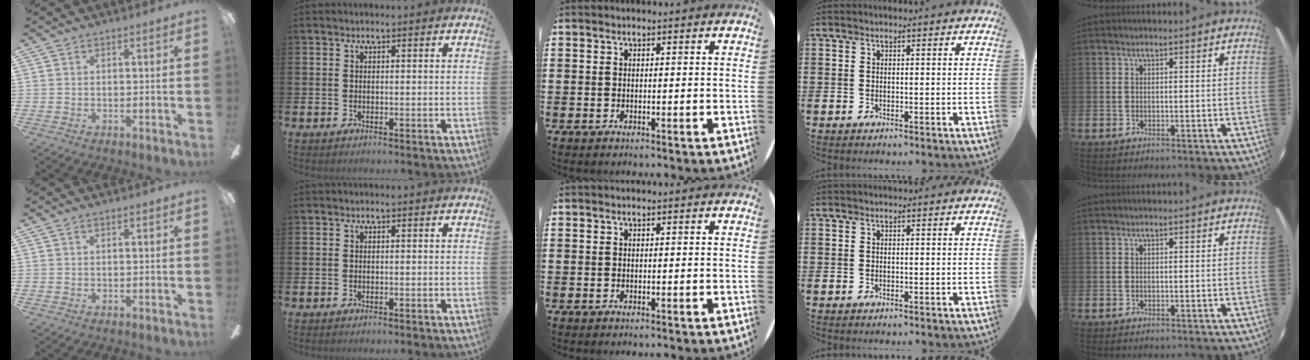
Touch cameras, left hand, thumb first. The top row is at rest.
{}